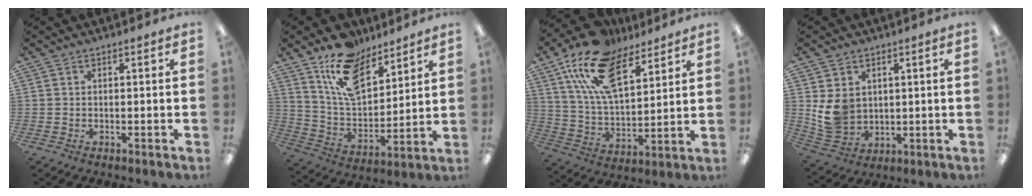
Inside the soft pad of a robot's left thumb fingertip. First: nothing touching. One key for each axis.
{"total": 15.0, "fx": 10.7, "fy": 7.7, "fz": 7.3, "tx": -0.135, "ty": -0.052, "tz": 0.198}
{"total": 19.6, "fx": 12.3, "fy": 9.5, "fz": 12.0, "tx": -0.224, "ty": -0.047, "tz": 0.221}
{"total": 8.5, "fx": 2.0, "fy": 7.1, "fz": 4.3, "tx": -0.100, "ty": -0.001, "tz": 0.041}